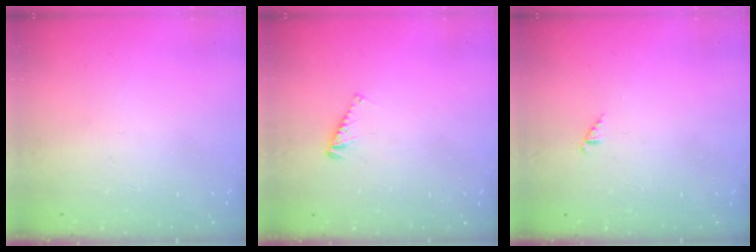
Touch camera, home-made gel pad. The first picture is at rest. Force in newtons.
{"total": 3.0, "press": 3.0, "slide": 0.3}
{"total": 0.7, "press": 0.7, "slide": 0.2}